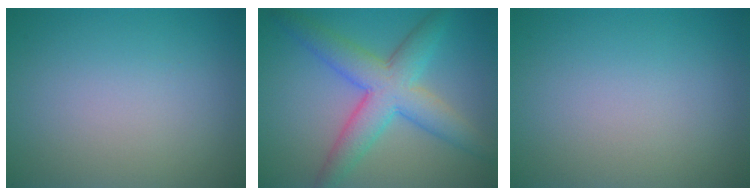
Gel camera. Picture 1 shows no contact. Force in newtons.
{"total": 6.7, "press": 6.7, "slide": 0.2}
{"total": 0.0}